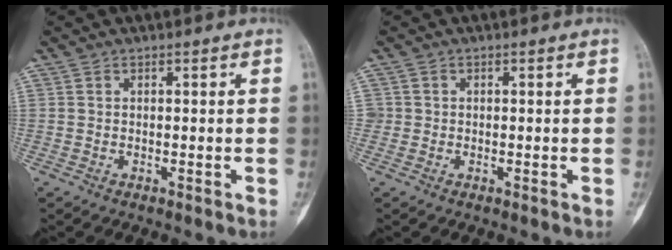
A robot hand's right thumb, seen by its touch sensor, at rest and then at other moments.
{"total": 1.3, "force": [0.0, 1.3, 0.1], "torque": [0.007, 0.005, -0.003]}